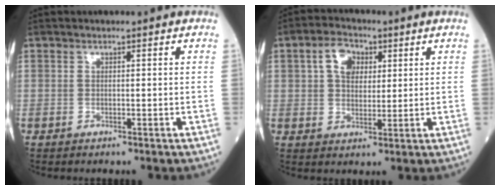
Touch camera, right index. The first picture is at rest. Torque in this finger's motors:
{"motor_torque": [0.92, 0.50, 0.43, 0.10]}